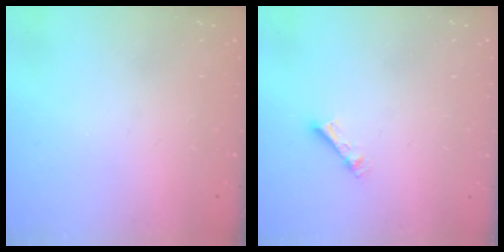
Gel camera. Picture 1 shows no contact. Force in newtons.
{"total": 4.4, "press": 4.4, "slide": 0.5}